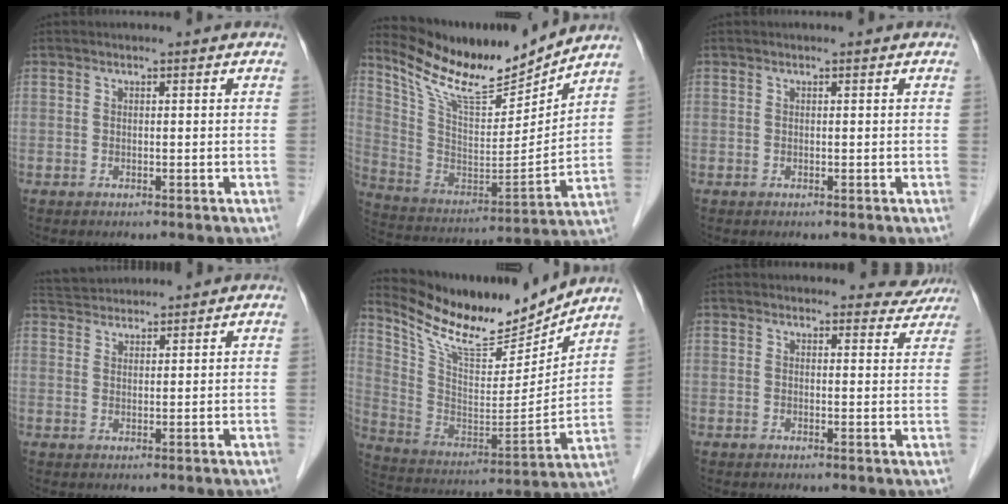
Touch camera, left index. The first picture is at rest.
{"total": 16.6, "force": [15.0, 2.0, 6.8], "torque": [-0.139, -0.020, 0.272]}
{"total": 0.0}
{"total": 5.6, "force": [5.5, 0.7, 0.8], "torque": [-0.021, 0.036, 0.097]}
{"total": 17.9, "force": [16.2, 3.0, 7.0], "torque": [-0.144, -0.029, 0.280]}
{"total": 4.5, "force": [4.2, 1.5, -0.6], "torque": [0.024, -0.019, 0.026]}